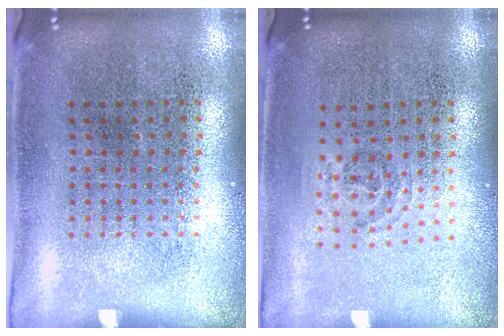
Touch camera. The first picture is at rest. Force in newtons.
{"total": 0.8, "press": 0.5, "slide": 0.7}